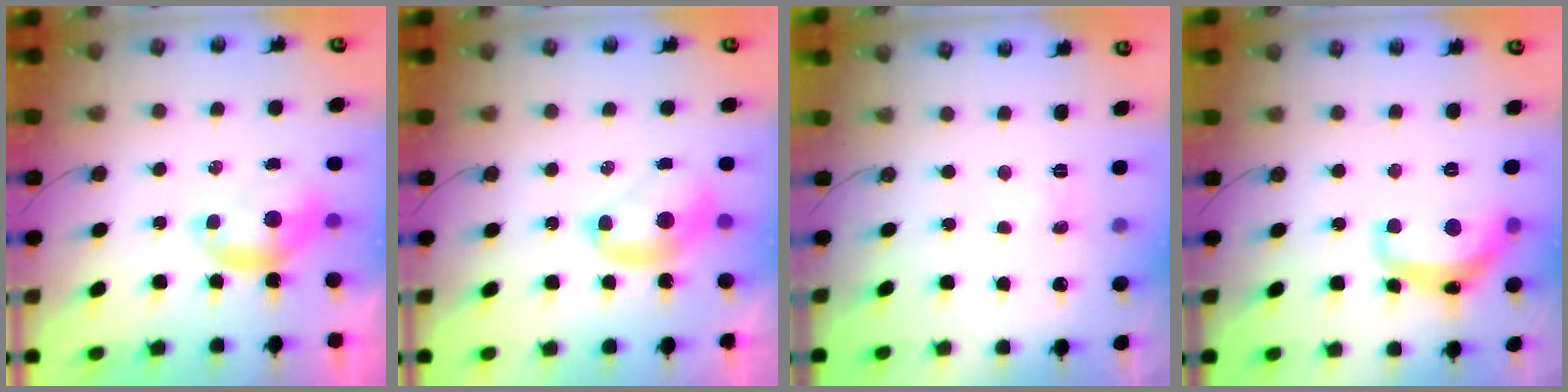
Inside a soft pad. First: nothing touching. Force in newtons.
{"total": 2.6, "press": 2.6, "slide": 0.2}
{"total": 1.4, "press": 1.3, "slide": 0.3}
{"total": 7.9, "press": 7.8, "slide": 0.6}